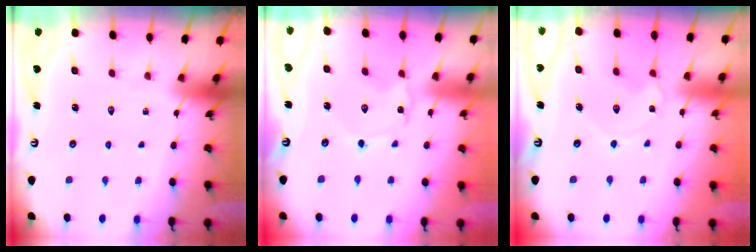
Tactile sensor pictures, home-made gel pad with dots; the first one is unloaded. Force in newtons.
{"total": 1.4, "press": 1.4, "slide": 0.1}
{"total": 2.4, "press": 2.4, "slide": 0.3}